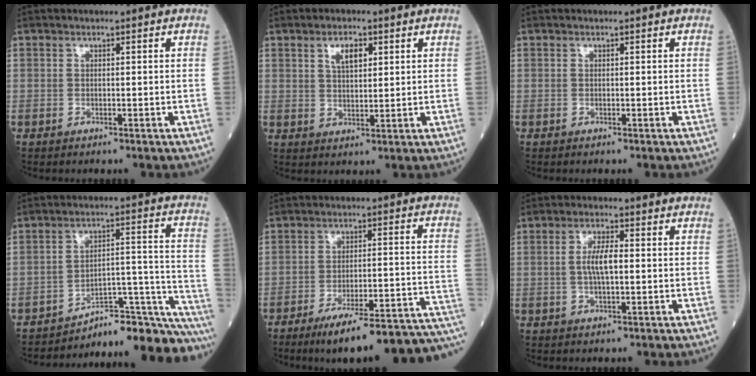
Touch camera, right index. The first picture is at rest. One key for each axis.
{"total": 4.0, "fx": 1.9, "fy": 1.6, "fz": 3.2, "tx": -0.060, "ty": 0.003, "tz": 0.034}
{"total": 0.0}
{"total": 17.7, "fx": -17.3, "fy": 0.5, "fz": 3.6, "tx": -0.001, "ty": 0.063, "tz": -0.235}
{"total": 19.5, "fx": -15.7, "fy": 1.2, "fz": 11.5, "tx": -0.098, "ty": 0.024, "tz": -0.219}
{"total": 4.5, "fx": 0.0, "fy": 1.0, "fz": 4.3, "tx": -0.092, "ty": 0.005, "tz": 0.000}